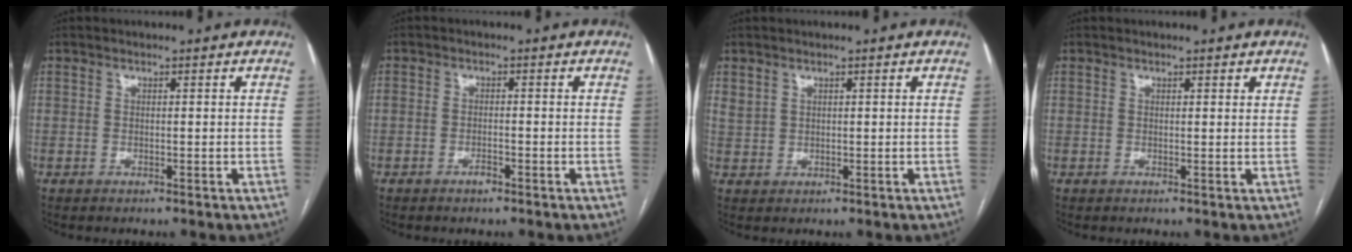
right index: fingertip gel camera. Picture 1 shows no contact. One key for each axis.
{"total": 1.5, "fx": -1.0, "fy": 0.5, "fz": 0.9, "tx": -0.015, "ty": 0.002, "tz": -0.016}
{"total": 1.7, "fx": 1.2, "fy": 1.2, "fz": 0.4, "tx": -0.008, "ty": 0.008, "tz": 0.026}
{"total": 0.6, "fx": 0.5, "fy": 0.2, "fz": 0.3, "tx": -0.005, "ty": 0.000, "tz": 0.003}